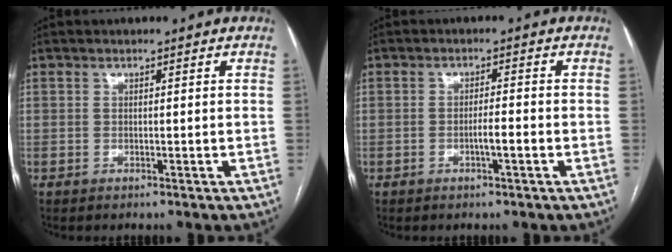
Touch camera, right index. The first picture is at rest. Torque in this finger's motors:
{"motor_torque": [0.43, -0.24, 0.16, 0.05]}